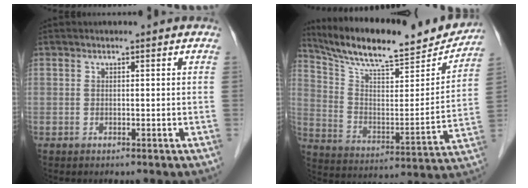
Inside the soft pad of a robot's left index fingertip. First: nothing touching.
{"total": 21.5, "force": [19.4, 3.5, 8.6], "torque": [-0.149, -0.015, 0.298]}